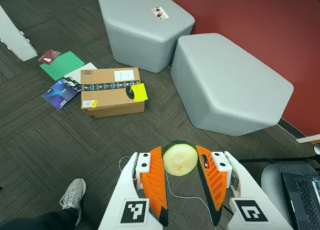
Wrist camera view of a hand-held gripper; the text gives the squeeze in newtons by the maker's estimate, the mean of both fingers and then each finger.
{"total": 9.9, "left": 10.0, "right": 9.8}